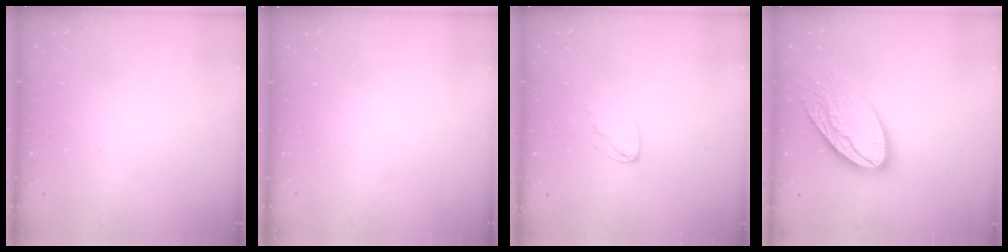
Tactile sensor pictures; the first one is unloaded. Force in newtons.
{"total": 0.0}
{"total": 3.7, "press": 3.7, "slide": 0.3}
{"total": 14.4, "press": 14.3, "slide": 1.2}